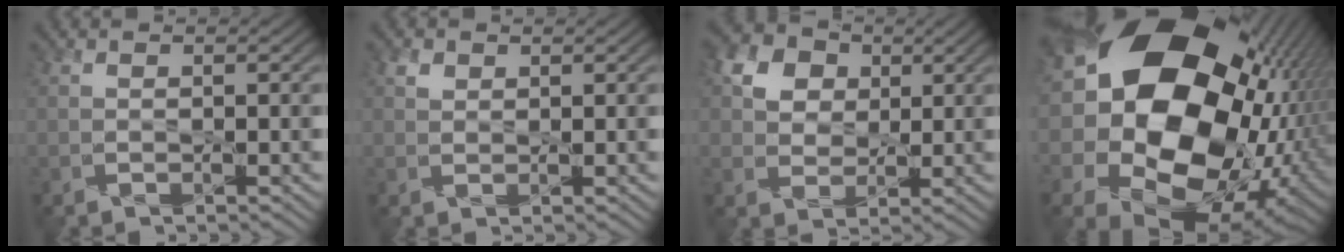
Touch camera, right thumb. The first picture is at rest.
{"total": 1.4, "force": [1.0, 1.0, 0.1], "torque": [-0.002, 0.001, 0.018]}
{"total": 7.0, "force": [3.2, 5.6, 2.6], "torque": [-0.085, 0.017, 0.048]}
{"total": 23.4, "force": [5.1, 17.9, 14.1], "torque": [-0.309, -0.012, 0.112]}